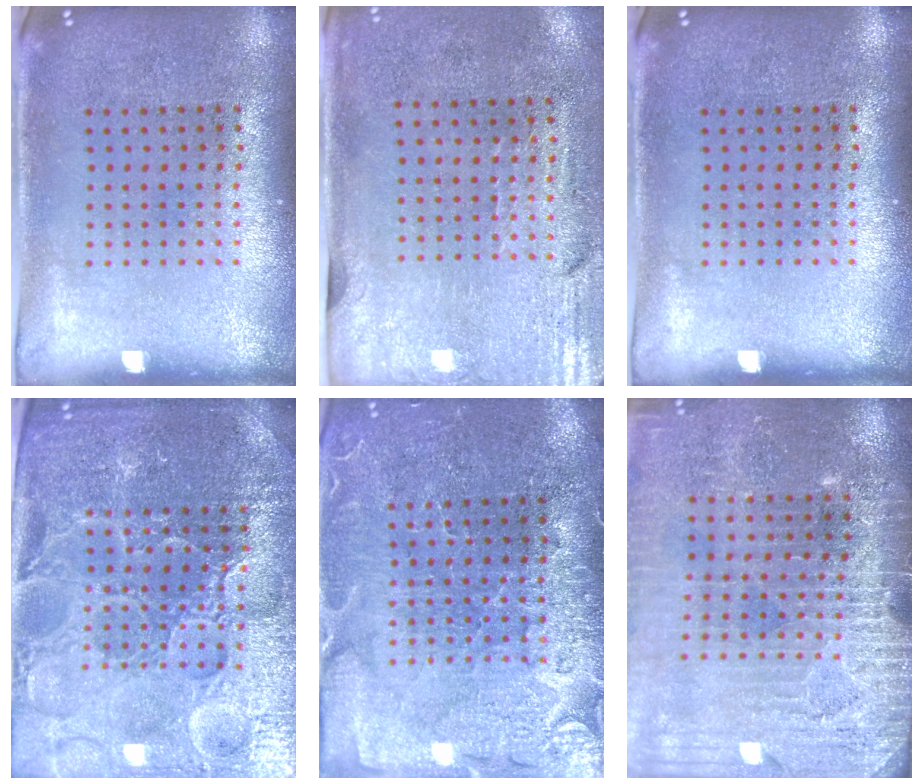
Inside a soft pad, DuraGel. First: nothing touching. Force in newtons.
{"total": 3.0, "press": 2.5, "slide": 1.6}
{"total": 0.0}
{"total": 5.2, "press": 4.9, "slide": 1.8}
{"total": 3.5, "press": 3.4, "slide": 0.9}
{"total": 3.2, "press": 3.1, "slide": 0.6}